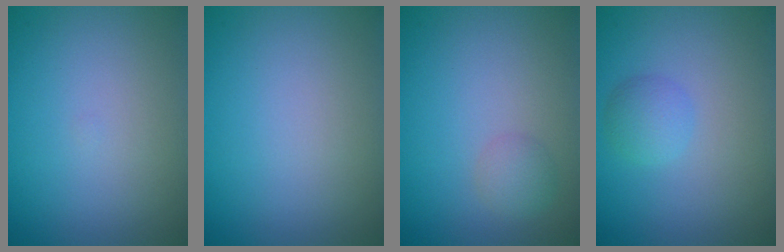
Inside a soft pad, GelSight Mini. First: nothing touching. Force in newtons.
{"total": 0.0}
{"total": 1.6, "press": 1.6, "slide": 0.1}
{"total": 1.9, "press": 1.9, "slide": 0.0}